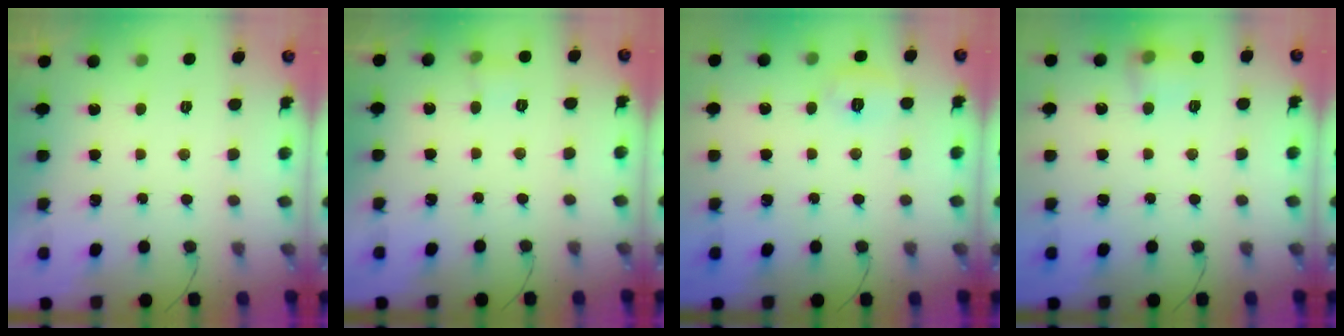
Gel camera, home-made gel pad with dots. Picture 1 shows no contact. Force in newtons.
{"total": 5.1, "press": 4.8, "slide": 1.6}
{"total": 5.1, "press": 4.9, "slide": 1.3}
{"total": 8.5, "press": 8.4, "slide": 0.8}